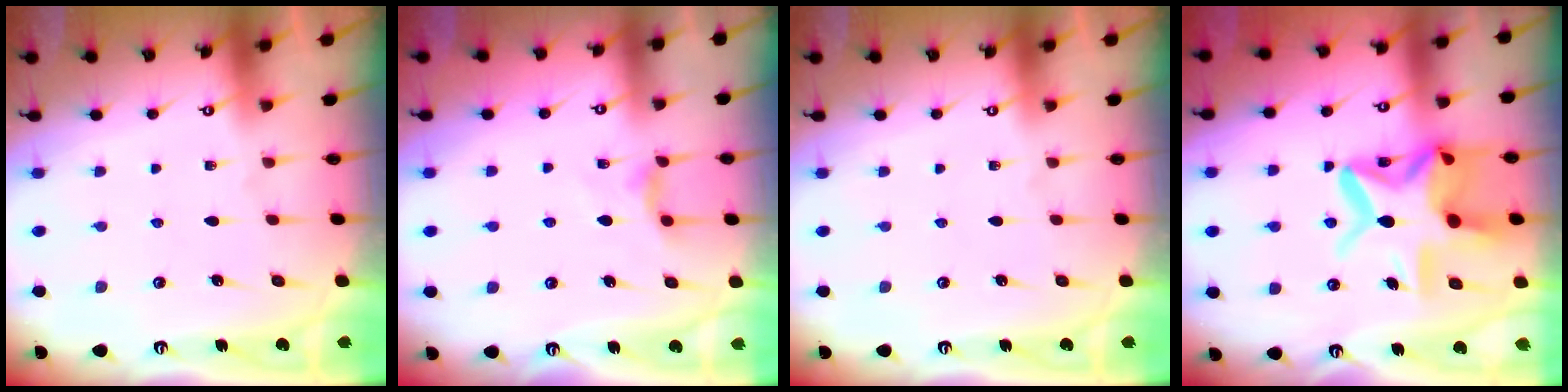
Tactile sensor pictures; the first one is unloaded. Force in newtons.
{"total": 5.2, "press": 5.1, "slide": 0.6}
{"total": 0.0}
{"total": 17.4, "press": 17.2, "slide": 2.4}